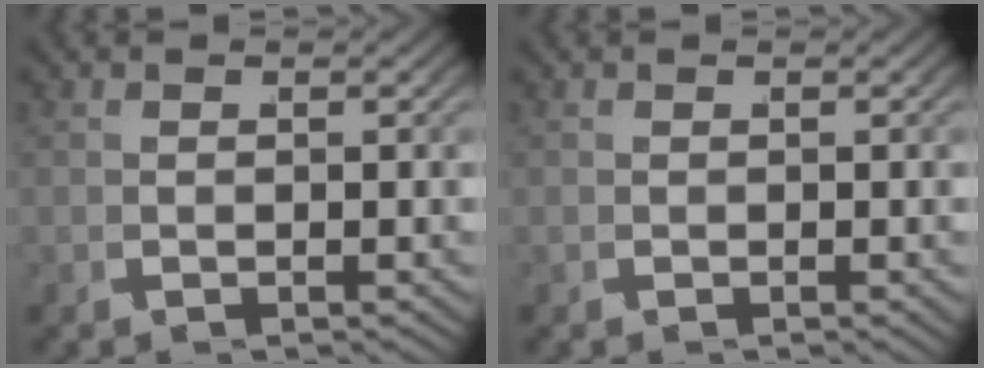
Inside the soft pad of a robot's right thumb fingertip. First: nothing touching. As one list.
[{"total": 0.0}]